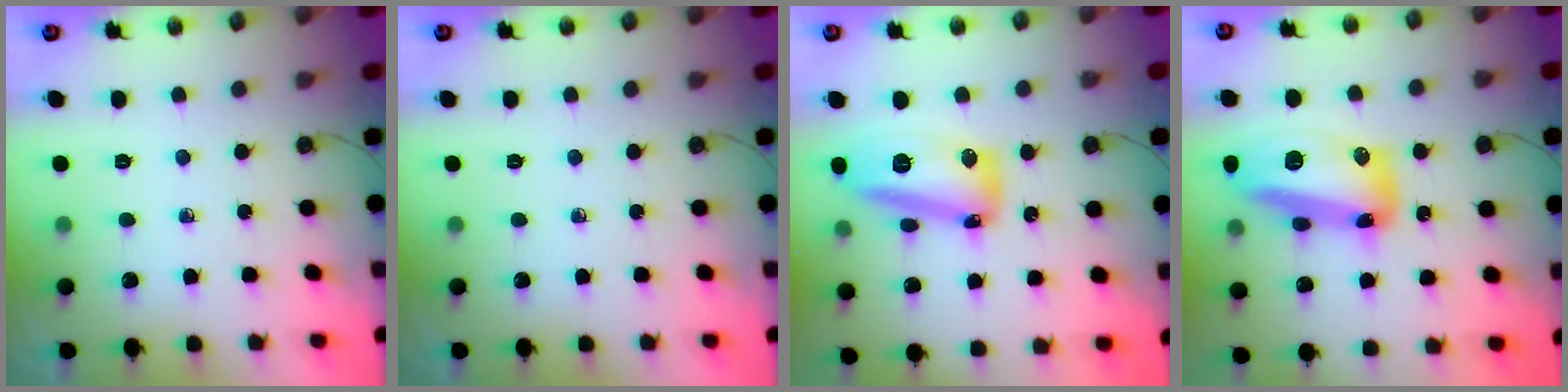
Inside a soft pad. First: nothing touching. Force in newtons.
{"total": 0.0}
{"total": 28.9, "press": 21.0, "slide": 19.9}
{"total": 18.3, "press": 18.3, "slide": 1.5}